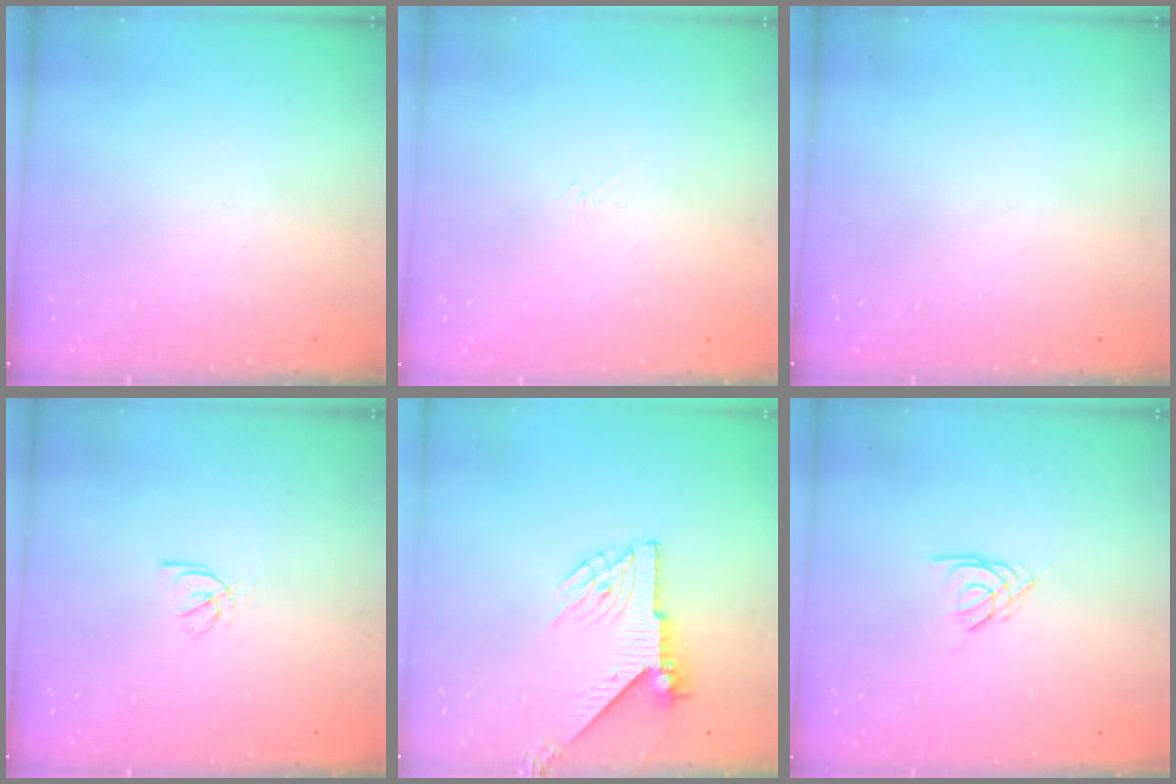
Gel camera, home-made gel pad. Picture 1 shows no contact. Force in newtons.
{"total": 2.6, "press": 2.5, "slide": 0.6}
{"total": 0.0}
{"total": 2.2, "press": 2.2, "slide": 0.5}
{"total": 6.4, "press": 6.4, "slide": 0.7}
{"total": 3.2, "press": 3.1, "slide": 0.7}